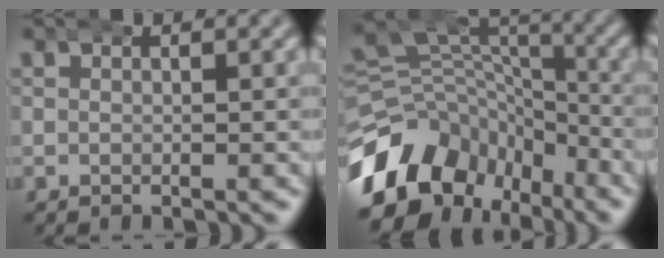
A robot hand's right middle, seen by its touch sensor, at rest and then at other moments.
{"total": 14.1, "force": [-4.6, 11.1, 7.4], "torque": [-0.141, -0.028, -0.076]}